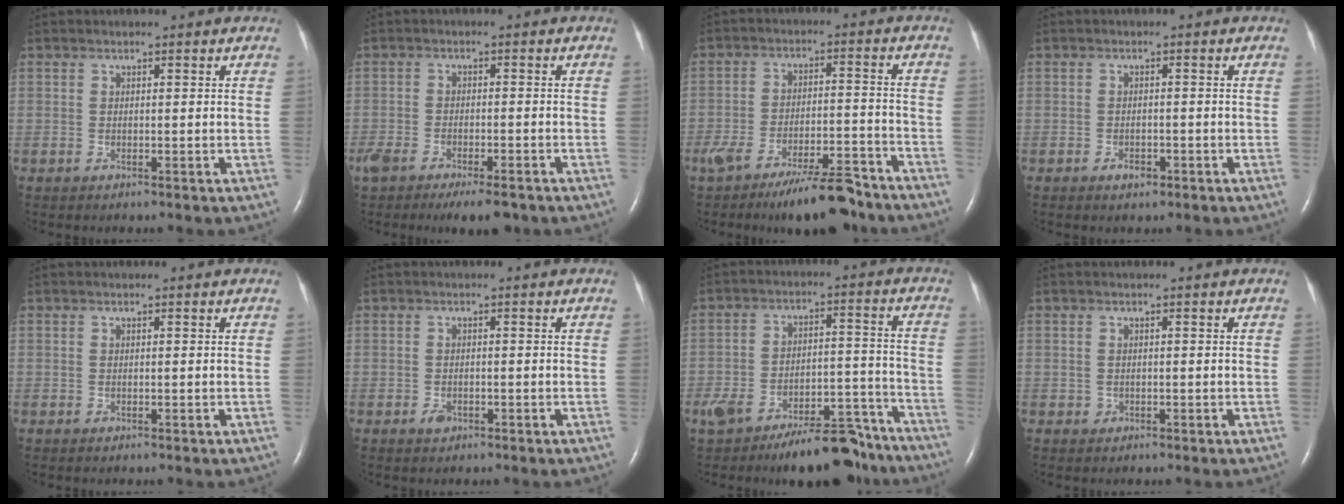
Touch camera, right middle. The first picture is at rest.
{"total": 9.7, "force": [-7.1, 3.3, 5.8], "torque": [-0.102, -0.011, -0.109]}
{"total": 11.4, "force": [-9.3, 2.3, 6.2], "torque": [-0.095, 0.000, -0.148]}
{"total": 1.6, "force": [-1.0, 0.9, 0.9], "torque": [-0.016, 0.002, -0.013]}
{"total": 0.0}
{"total": 1.2, "force": [-0.7, 0.7, 0.7], "torque": [-0.014, 0.001, -0.009]}
{"total": 14.8, "force": [-12.0, 5.0, 7.1], "torque": [-0.105, 0.040, -0.188]}
{"total": 0.6, "force": [-0.2, 0.5, 0.0], "torque": [-0.002, 0.003, -0.004]}